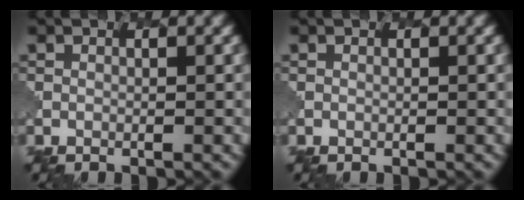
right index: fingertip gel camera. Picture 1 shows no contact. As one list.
[{"total": 0.0}]